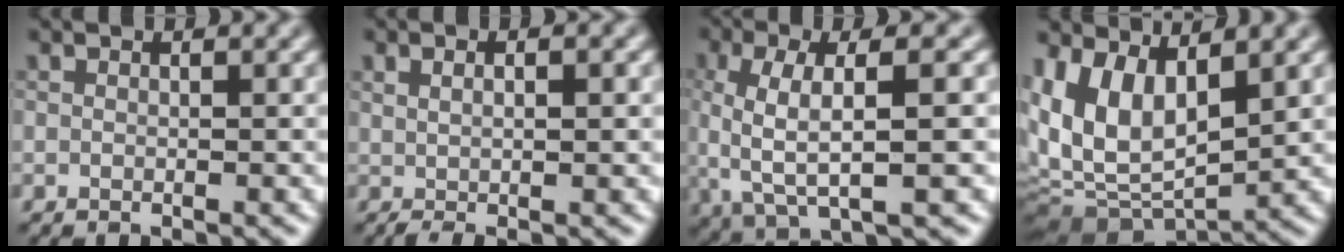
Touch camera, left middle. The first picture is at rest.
{"total": 2.3, "force": [0.3, 0.7, 2.2], "torque": [-0.036, -0.002, 0.009]}
{"total": 6.3, "force": [0.1, 2.1, 6.0], "torque": [-0.123, 0.000, 0.002]}
{"total": 8.1, "force": [1.4, 4.7, 6.4], "torque": [-0.133, -0.017, 0.032]}